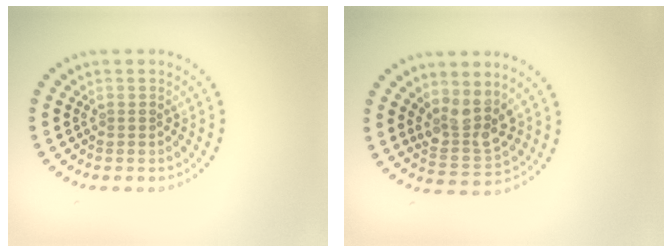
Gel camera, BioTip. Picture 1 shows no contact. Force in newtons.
{"total": 3.5, "press": 3.2, "slide": 1.5}